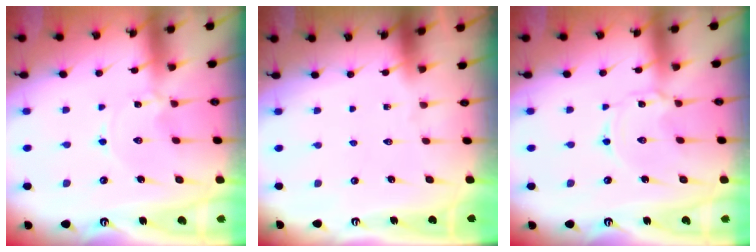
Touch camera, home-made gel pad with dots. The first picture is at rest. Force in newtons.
{"total": 0.0}
{"total": 1.6, "press": 1.5, "slide": 0.2}